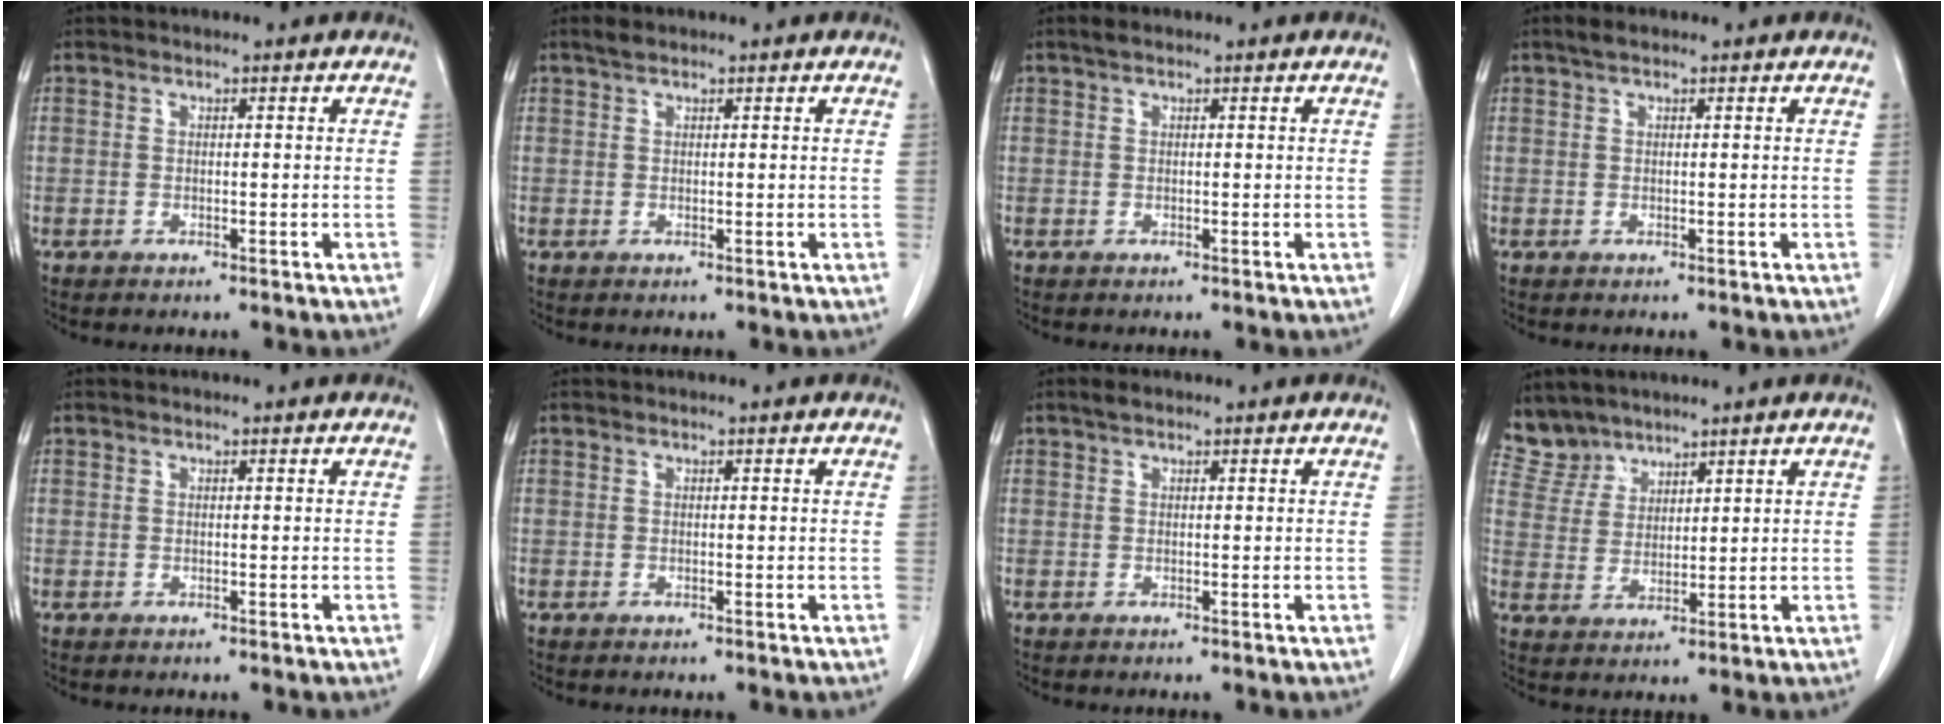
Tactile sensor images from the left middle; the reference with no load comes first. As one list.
[{"total": 1.1, "force": [0.9, 0.4, 0.6], "torque": [-0.015, 0.007, 0.018]}, {"total": 1.0, "force": [0.7, 0.3, 0.6], "torque": [-0.016, 0.012, 0.012]}, {"total": 1.4, "force": [1.0, 0.5, 0.9], "torque": [-0.021, 0.012, 0.018]}, {"total": 0.0}, {"total": 0.0}, {"total": 1.1, "force": [0.8, 0.4, 0.6], "torque": [-0.016, 0.009, 0.014]}, {"total": 5.0, "force": [4.6, 1.8, -0.4], "torque": [0.006, 0.005, 0.104]}]